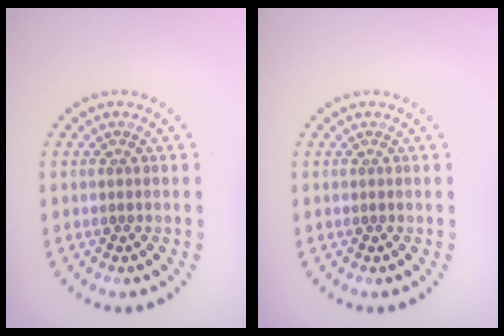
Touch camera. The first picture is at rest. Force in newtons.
{"total": 0.0}